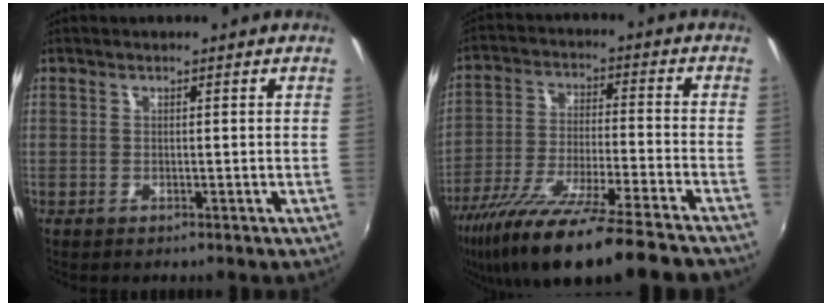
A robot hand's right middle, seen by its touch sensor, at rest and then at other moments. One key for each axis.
{"total": 20.9, "fx": -16.9, "fy": 0.3, "fz": 12.3, "tx": -0.232, "ty": -0.062, "tz": -0.284}